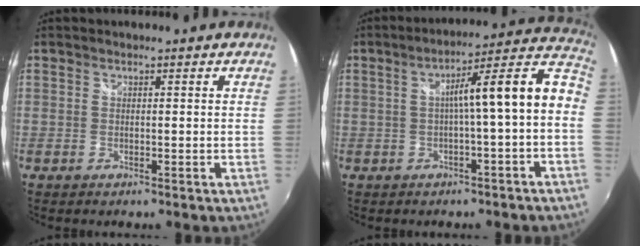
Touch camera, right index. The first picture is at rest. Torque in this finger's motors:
{"motor_torque": [1.57, -0.01, 0.52, 0.16]}